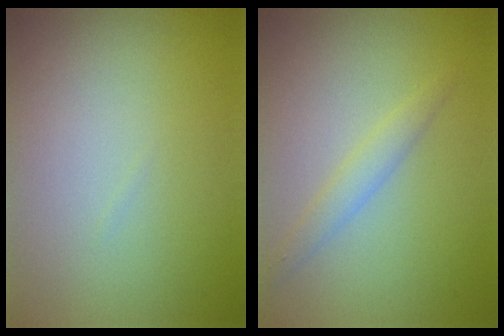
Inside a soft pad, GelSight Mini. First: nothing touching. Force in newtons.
{"total": 1.6, "press": 1.6, "slide": 0.1}